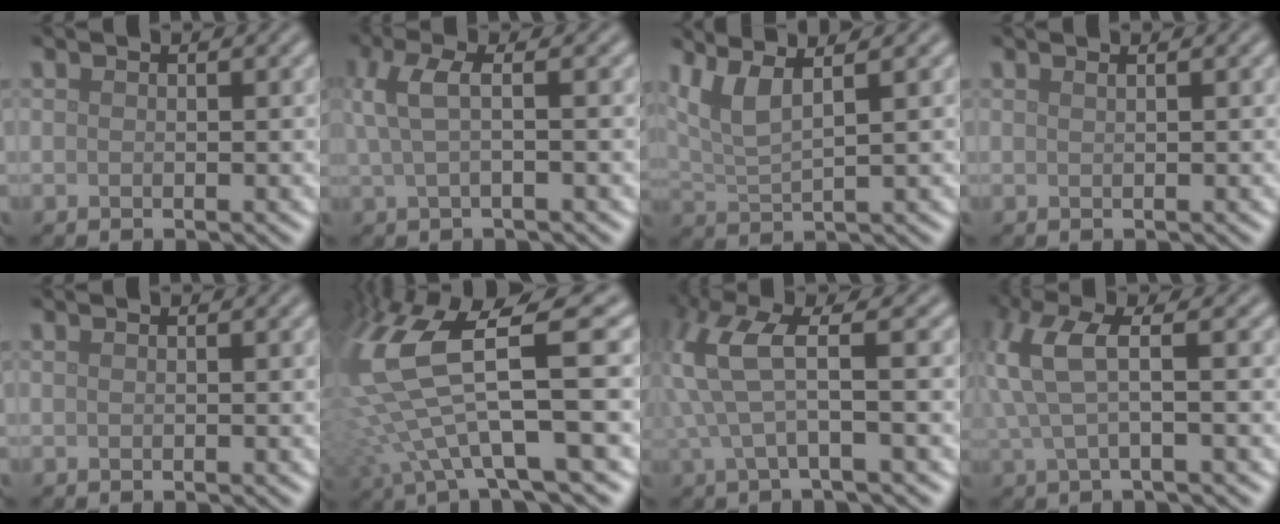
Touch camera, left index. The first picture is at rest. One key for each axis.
{"total": 3.2, "fx": 0.6, "fy": 1.0, "fz": 3.0, "tx": -0.063, "ty": 0.008, "tz": 0.010}
{"total": 4.6, "fx": 2.7, "fy": 1.3, "fz": 3.5, "tx": -0.071, "ty": 0.013, "tz": 0.053}
{"total": 0.8, "fx": 0.5, "fy": 0.4, "fz": 0.6, "tx": -0.003, "ty": -0.002, "tz": 0.002}
{"total": 0.0}
{"total": 10.7, "fx": 1.9, "fy": 3.3, "fz": 10.0, "tx": -0.222, "ty": -0.008, "tz": 0.039}
{"total": 5.3, "fx": 1.4, "fy": 1.0, "fz": 5.0, "tx": -0.117, "ty": 0.009, "tz": 0.028}
{"total": 4.5, "fx": 0.9, "fy": 1.2, "fz": 4.2, "tx": -0.097, "ty": 0.010, "tz": 0.015}